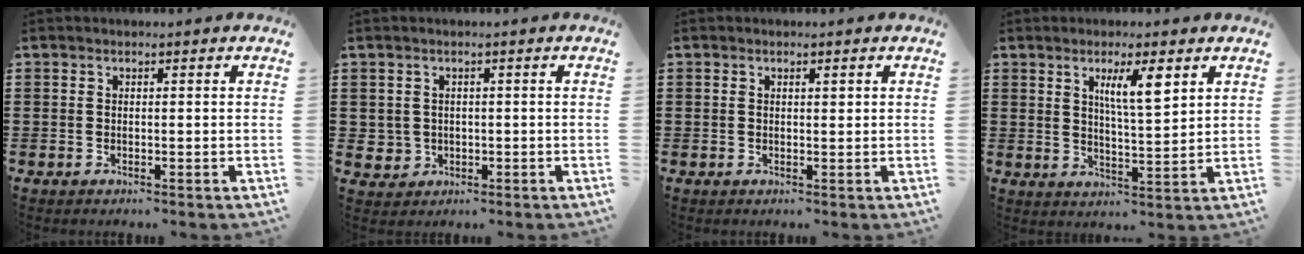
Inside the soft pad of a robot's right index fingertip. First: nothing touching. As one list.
[{"total": 1.8, "force": [0.1, 1.8, 0.1], "torque": [-0.012, 0.006, -0.001]}, {"total": 1.0, "force": [0.3, 0.3, 0.9], "torque": [-0.018, 0.003, 0.004]}, {"total": 6.1, "force": [3.0, 1.3, 5.1], "torque": [-0.094, 0.001, 0.046]}]